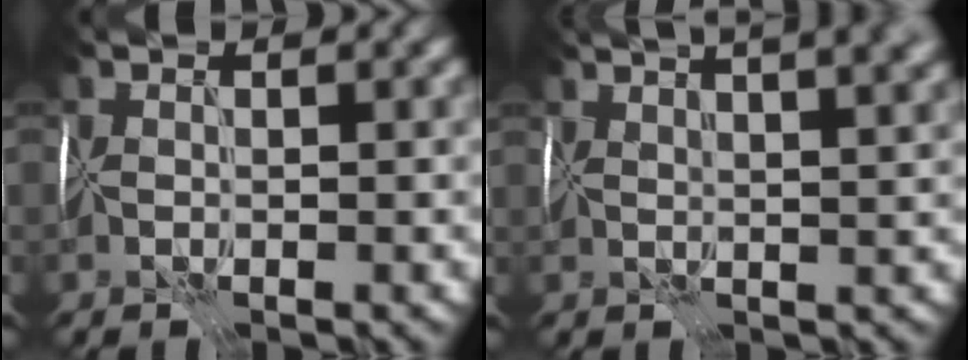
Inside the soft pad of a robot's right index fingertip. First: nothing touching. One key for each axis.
{"total": 12.2, "fx": 7.2, "fy": 5.0, "fz": 8.4, "tx": -0.067, "ty": 0.071, "tz": 0.061}